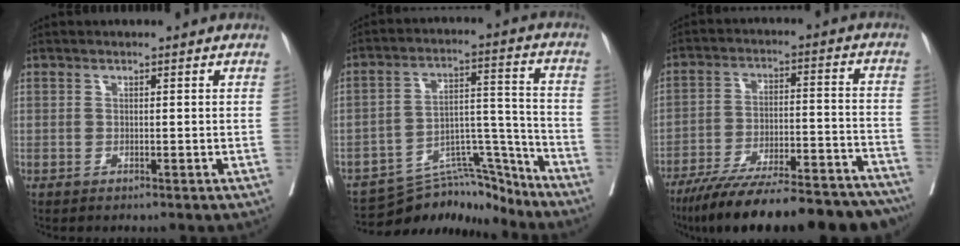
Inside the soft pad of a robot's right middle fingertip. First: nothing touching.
{"total": 12.7, "force": [-12.3, 2.8, 2.0], "torque": [-0.017, 0.047, -0.197]}
{"total": 26.2, "force": [-22.6, 4.3, 12.5], "torque": [-0.141, -0.007, -0.322]}